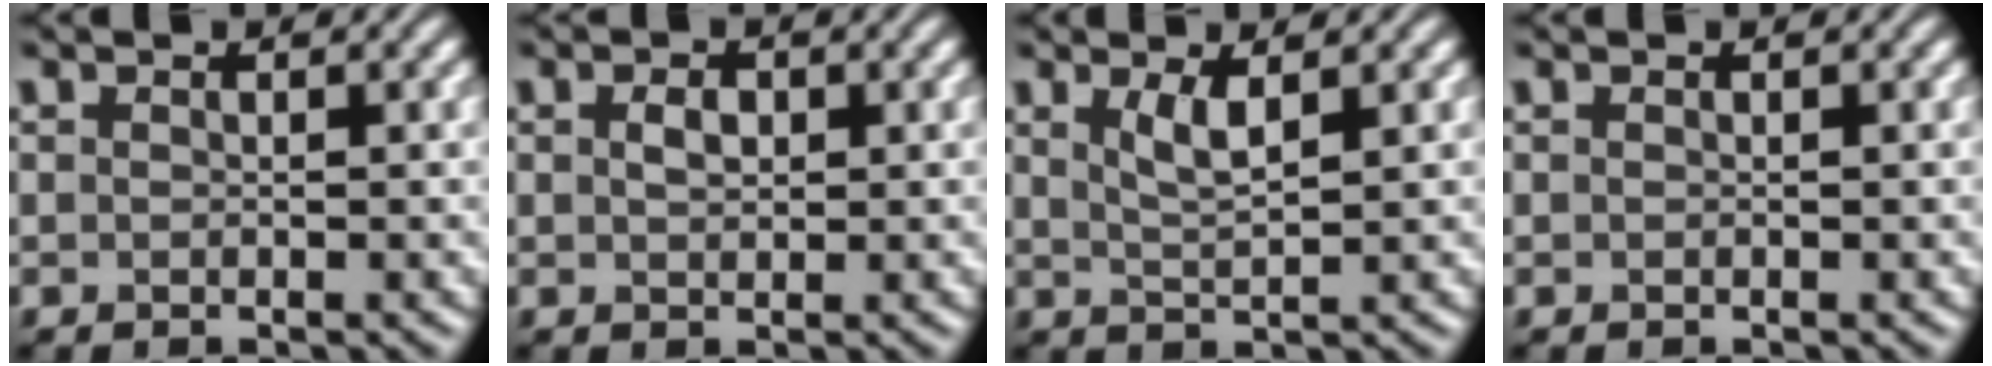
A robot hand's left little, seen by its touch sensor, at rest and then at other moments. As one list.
[{"total": 1.5, "force": [0.3, 0.9, 1.1], "torque": [-0.021, 0.002, 0.006]}, {"total": 2.2, "force": [1.1, 0.5, 1.8], "torque": [-0.036, -0.004, 0.022]}, {"total": 0.0}]